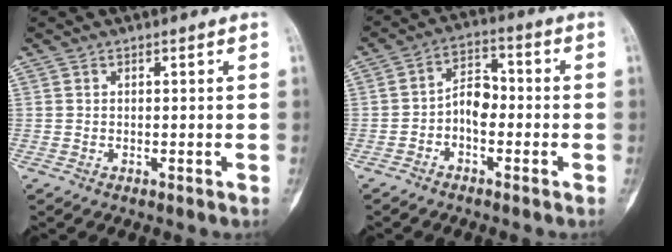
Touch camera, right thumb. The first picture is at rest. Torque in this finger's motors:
{"motor_torque": [0.03, 0.02, 0.08, -0.08, 0.01]}